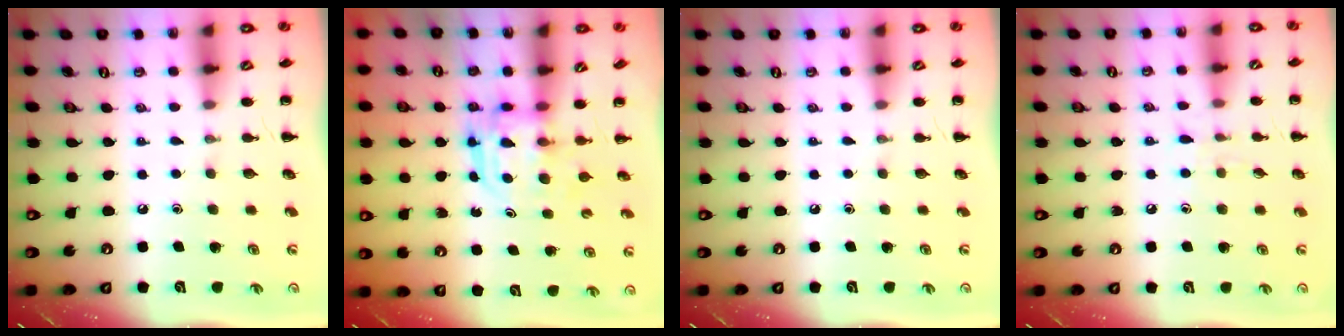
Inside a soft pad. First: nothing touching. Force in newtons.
{"total": 3.0, "press": 3.0, "slide": 0.2}
{"total": 0.0}
{"total": 5.5, "press": 5.2, "slide": 1.9}